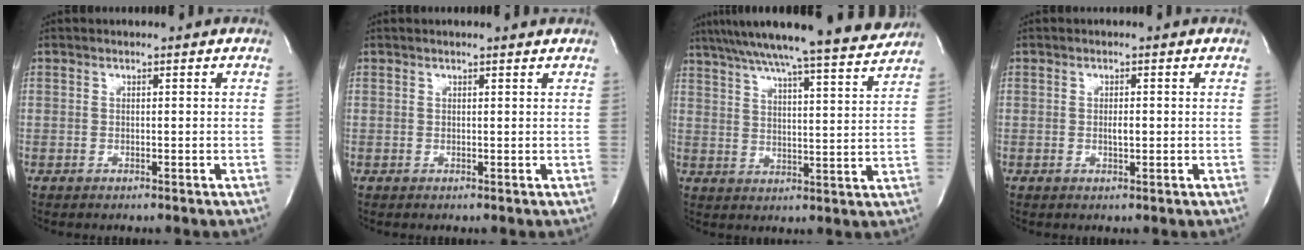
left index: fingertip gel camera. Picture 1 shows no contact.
{"total": 1.7, "force": [1.6, -0.1, 0.6], "torque": [-0.015, 0.007, 0.018]}
{"total": 19.5, "force": [17.4, -0.3, 8.7], "torque": [-0.145, -0.014, 0.242]}
{"total": 1.4, "force": [0.0, 0.4, 1.3], "torque": [-0.024, 0.000, 0.000]}